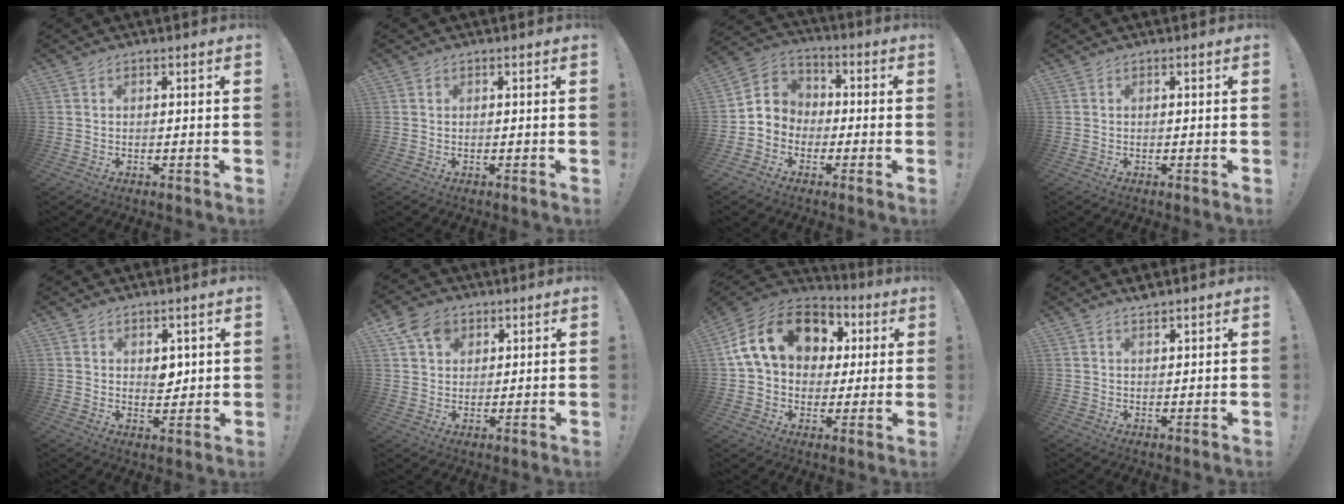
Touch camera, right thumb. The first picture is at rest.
{"total": 0.0}
{"total": 6.7, "force": [-2.6, 6.1, 1.0], "torque": [-0.011, 0.018, -0.040]}
{"total": 0.0}
{"total": 4.5, "force": [2.1, 3.4, 2.2], "torque": [-0.028, -0.010, 0.036]}
{"total": 8.6, "force": [4.3, 6.6, 3.6], "torque": [-0.055, -0.015, 0.086]}
{"total": 19.8, "force": [6.7, 14.1, 12.1], "torque": [-0.205, -0.007, 0.129]}
{"total": 2.0, "force": [1.8, 0.3, 0.7], "torque": [-0.015, -0.009, 0.034]}